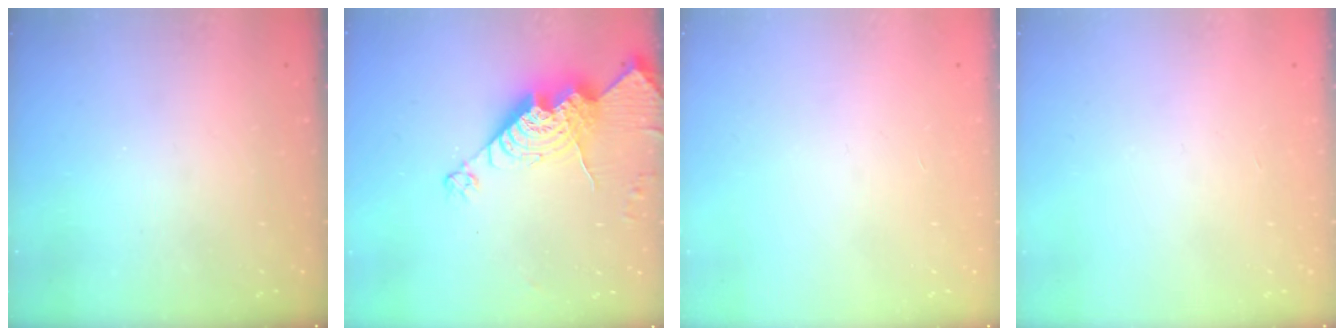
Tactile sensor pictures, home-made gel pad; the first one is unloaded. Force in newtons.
{"total": 17.2, "press": 17.2, "slide": 1.7}
{"total": 0.0}
{"total": 0.0}